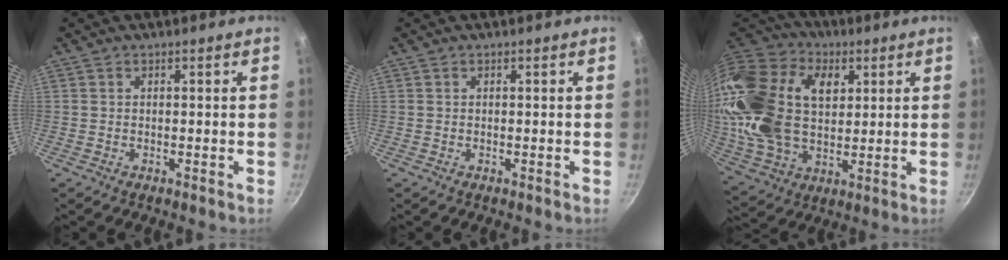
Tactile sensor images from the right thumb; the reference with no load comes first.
{"total": 0.0}
{"total": 25.9, "force": [6.8, 16.9, 18.5], "torque": [-0.344, -0.008, 0.122]}